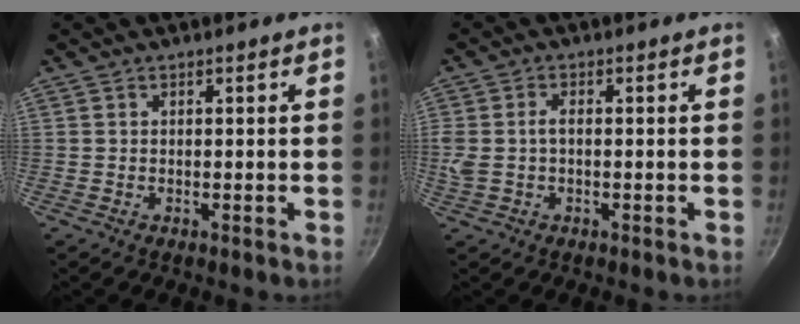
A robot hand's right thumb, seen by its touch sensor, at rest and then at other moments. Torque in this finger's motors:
{"motor_torque": [-0.02, 0.06, 0.02, -0.01, 0.06]}